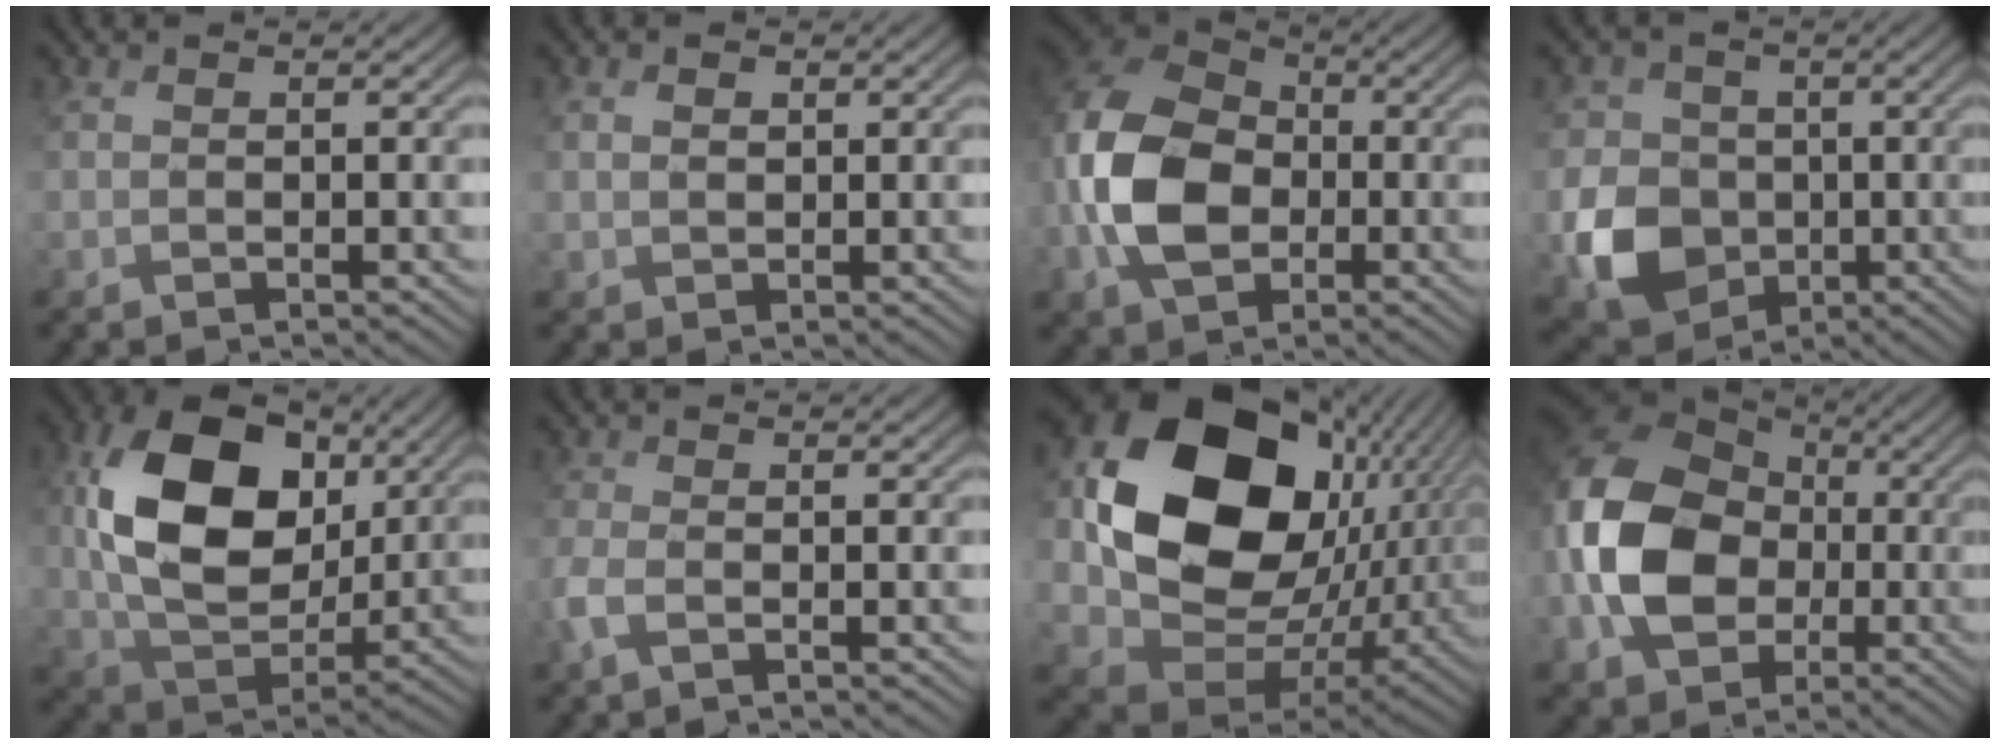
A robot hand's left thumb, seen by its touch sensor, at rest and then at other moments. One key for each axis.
{"total": 1.2, "fx": 0.9, "fy": 0.7, "fz": -0.3, "tx": 0.001, "ty": 0.006, "tz": 0.019}
{"total": 12.4, "fx": -1.9, "fy": 9.0, "fz": 8.4, "tx": -0.224, "ty": -0.003, "tz": -0.046}
{"total": 7.7, "fx": -1.2, "fy": 7.0, "fz": 3.0, "tx": -0.078, "ty": -0.011, "tz": -0.024}
{"total": 14.8, "fx": 4.6, "fy": 10.2, "fz": 9.6, "tx": -0.206, "ty": 0.008, "tz": 0.092}
{"total": 1.8, "fx": -0.7, "fy": 0.6, "fz": 1.6, "tx": -0.044, "ty": -0.003, "tz": -0.020}
{"total": 20.7, "fx": 5.0, "fy": 15.7, "fz": 12.5, "tx": -0.306, "ty": -0.002, "tz": 0.112}
{"total": 14.2, "fx": -1.4, "fy": 10.9, "fz": 9.0, "tx": -0.232, "ty": -0.001, "tz": -0.034}